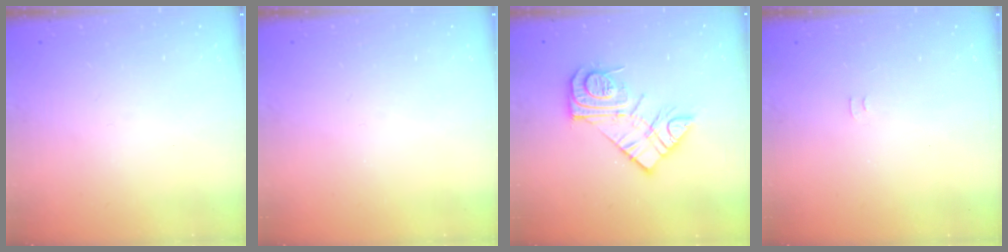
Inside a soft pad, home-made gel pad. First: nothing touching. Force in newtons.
{"total": 0.0}
{"total": 13.4, "press": 13.4, "slide": 1.1}
{"total": 3.6, "press": 3.6, "slide": 0.4}